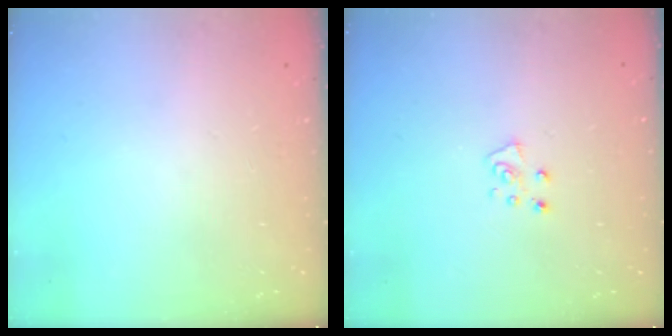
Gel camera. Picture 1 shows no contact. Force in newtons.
{"total": 5.7, "press": 5.7, "slide": 0.7}